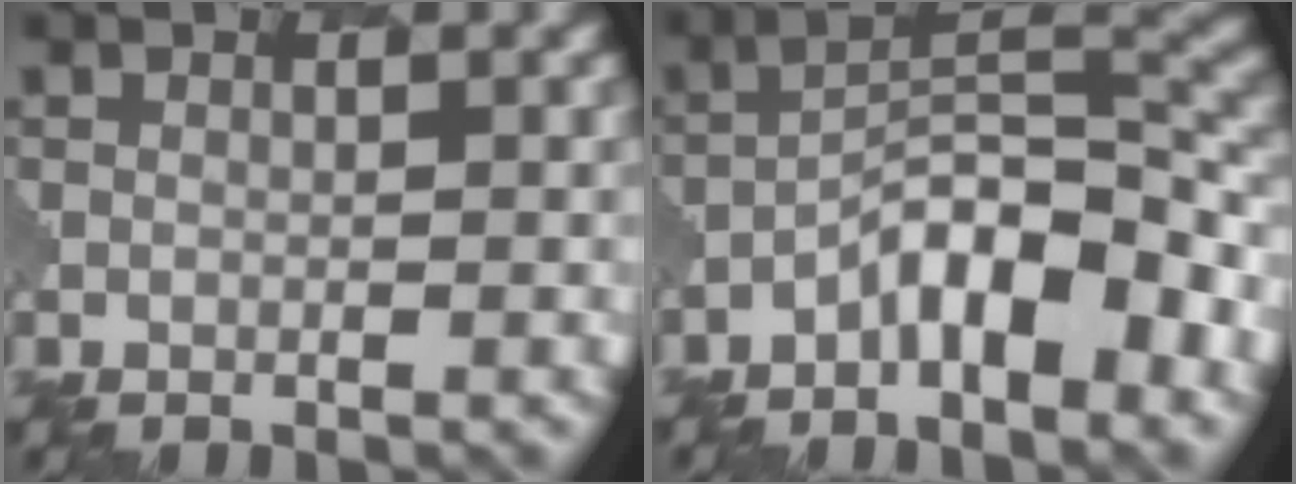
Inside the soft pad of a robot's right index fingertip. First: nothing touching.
{"total": 6.9, "force": [-4.1, 2.1, 5.2], "torque": [-0.084, 0.019, -0.074]}